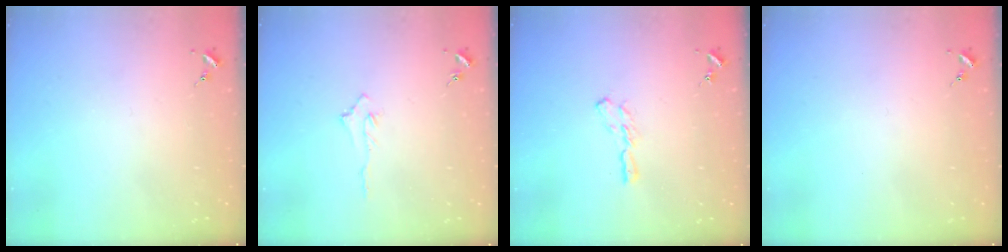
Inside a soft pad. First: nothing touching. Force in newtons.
{"total": 3.2, "press": 3.2, "slide": 0.4}
{"total": 5.8, "press": 5.8, "slide": 0.5}
{"total": 0.0}